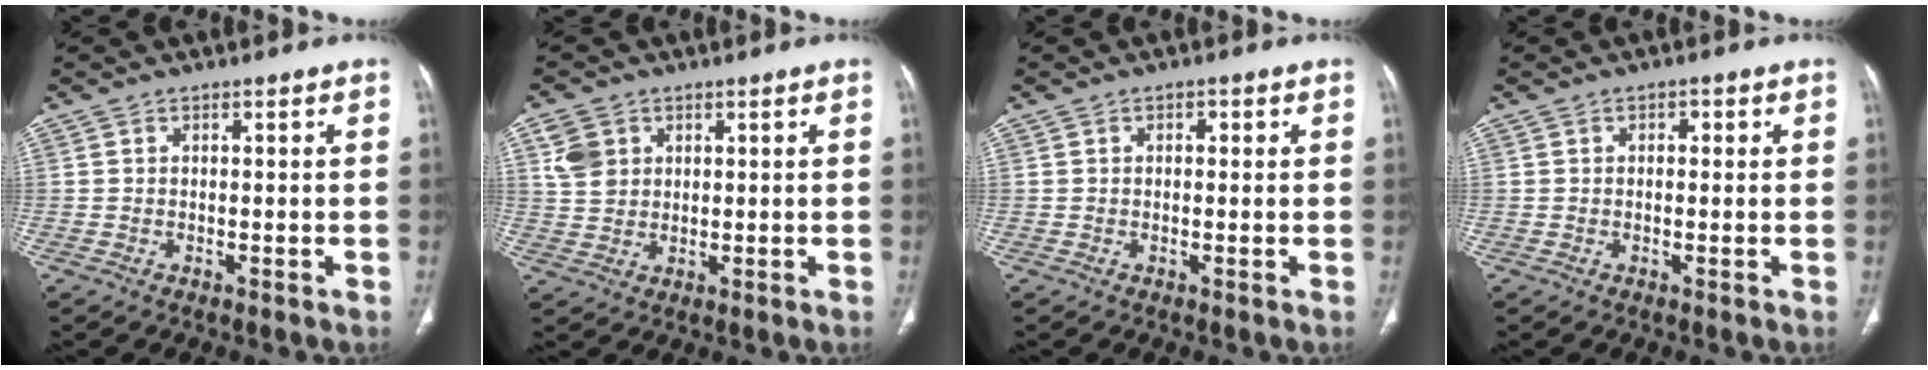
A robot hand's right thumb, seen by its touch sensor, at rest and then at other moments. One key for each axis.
{"total": 5.5, "fx": 2.3, "fy": 4.4, "fz": 2.4, "tx": -0.032, "ty": -0.006, "tz": 0.051}
{"total": 1.4, "fx": 0.5, "fy": 0.8, "fz": 1.0, "tx": -0.011, "ty": 0.002, "tz": 0.008}
{"total": 1.5, "fx": 0.5, "fy": 1.0, "fz": 1.0, "tx": -0.010, "ty": 0.003, "tz": 0.006}